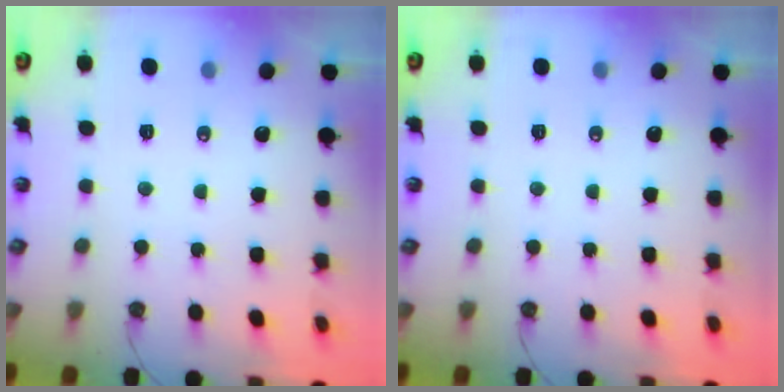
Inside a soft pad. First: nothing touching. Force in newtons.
{"total": 0.0}